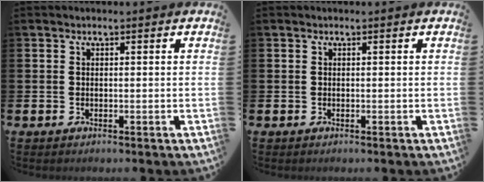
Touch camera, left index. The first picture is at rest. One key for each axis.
{"total": 0.0}